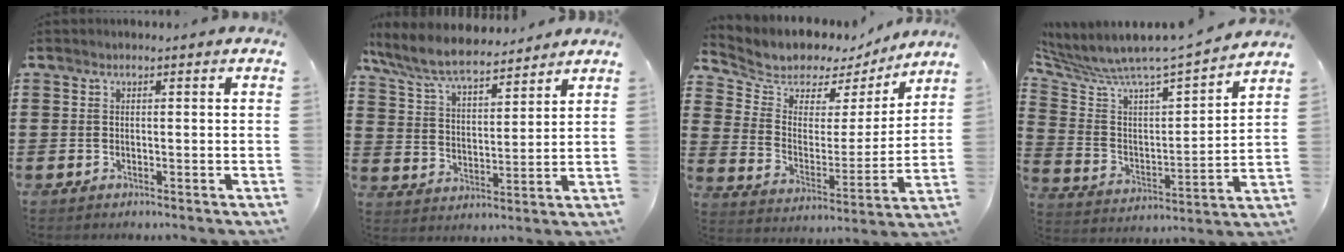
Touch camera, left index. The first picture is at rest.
{"total": 8.2, "force": [7.4, 1.3, 3.2], "torque": [-0.091, -0.031, 0.132]}
{"total": 6.0, "force": [5.4, 2.8, 0.1], "torque": [-0.046, -0.040, 0.091]}
{"total": 5.6, "force": [5.4, 0.1, 1.3], "torque": [-0.059, -0.064, 0.081]}